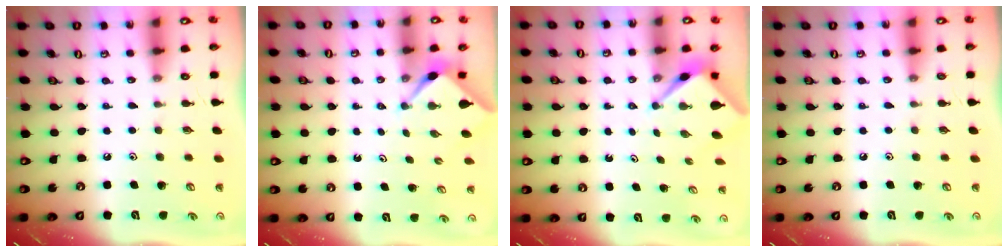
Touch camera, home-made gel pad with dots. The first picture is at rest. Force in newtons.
{"total": 2.4, "press": 2.4, "slide": 0.1}
{"total": 2.7, "press": 2.7, "slide": 0.1}
{"total": 2.7, "press": 2.7, "slide": 0.3}